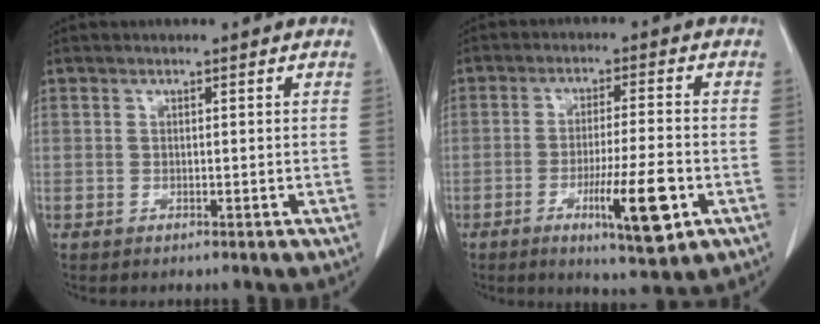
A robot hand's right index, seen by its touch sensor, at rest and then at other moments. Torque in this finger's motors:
{"motor_torque": [0.15, -0.10, 0.14, 0.04]}